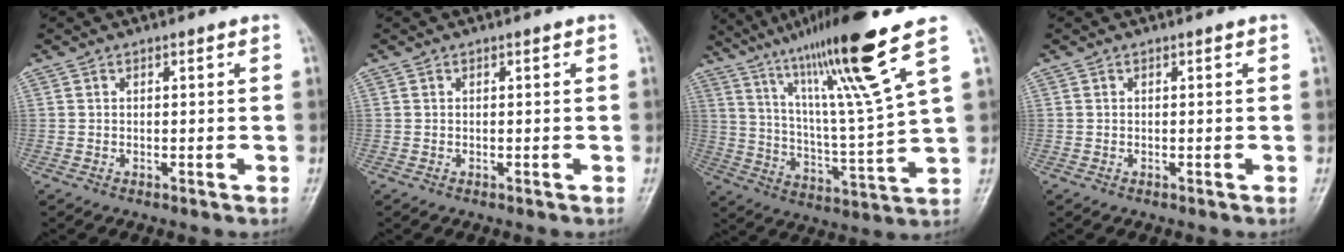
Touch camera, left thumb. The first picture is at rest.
{"total": 0.0}
{"total": 20.4, "force": [12.3, 0.6, 16.3], "torque": [-0.264, -0.053, 0.210]}
{"total": 0.0}